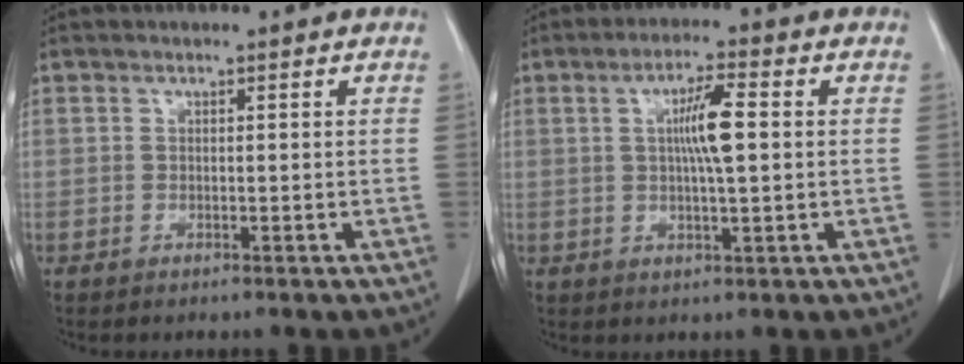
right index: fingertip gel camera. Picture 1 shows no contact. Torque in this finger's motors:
{"motor_torque": [1.11, 0.03, 0.22, 0.07]}